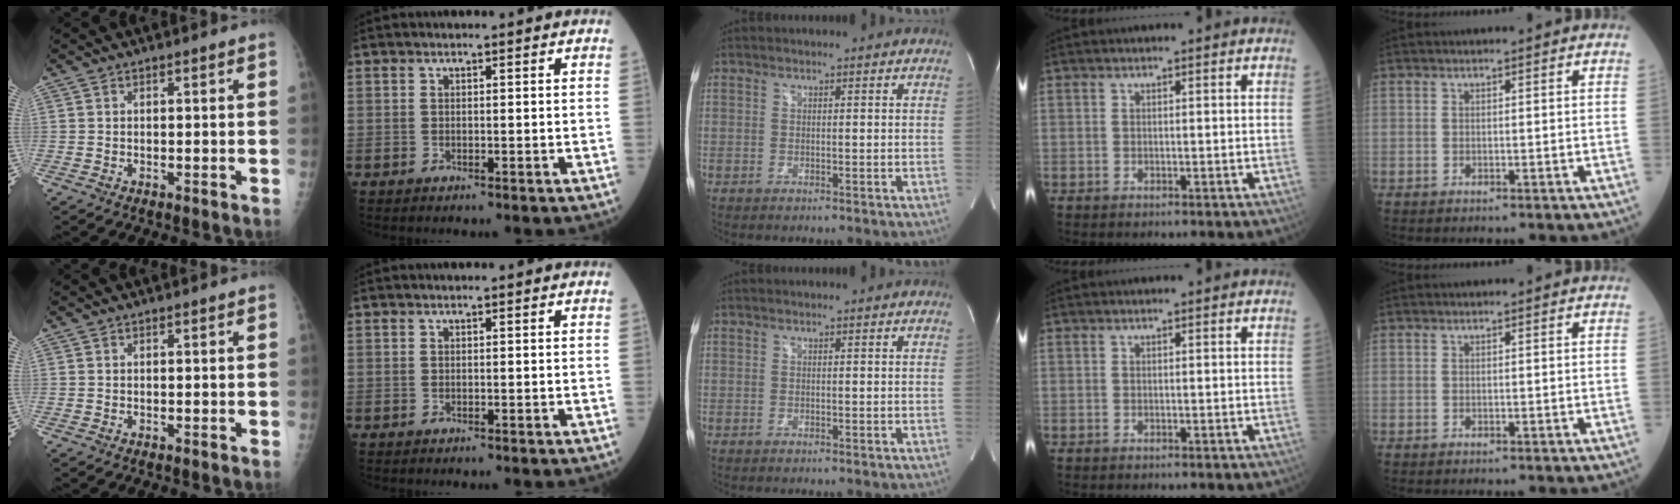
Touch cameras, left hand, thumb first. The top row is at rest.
{}